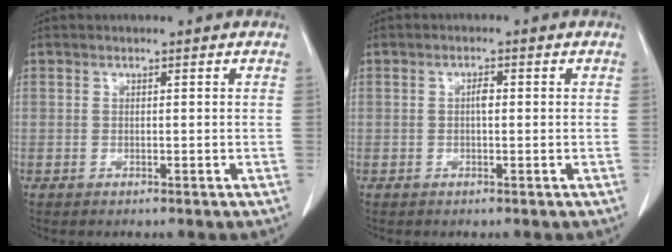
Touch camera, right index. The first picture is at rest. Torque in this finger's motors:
{"motor_torque": [0.19, 0.10, 0.04, 0.03]}